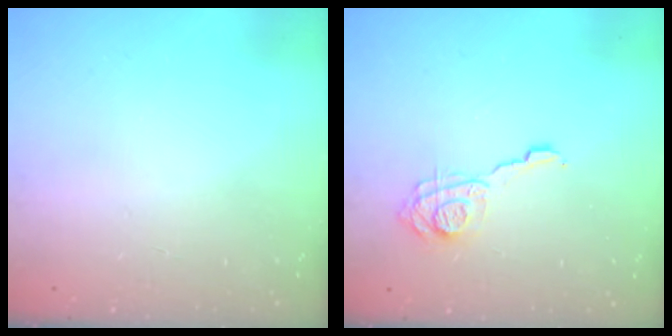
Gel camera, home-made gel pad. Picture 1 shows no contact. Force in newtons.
{"total": 10.4, "press": 10.4, "slide": 0.9}